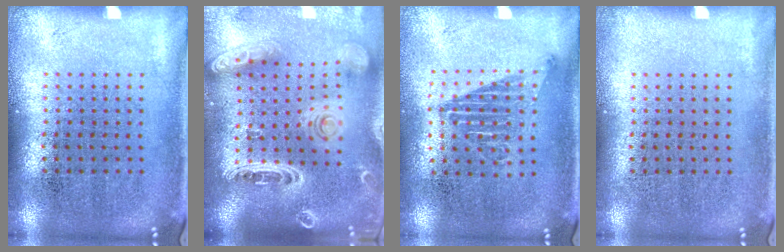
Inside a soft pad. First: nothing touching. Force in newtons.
{"total": 2.7, "press": 2.3, "slide": 1.3}
{"total": 1.2, "press": 1.0, "slide": 0.6}
{"total": 0.0}